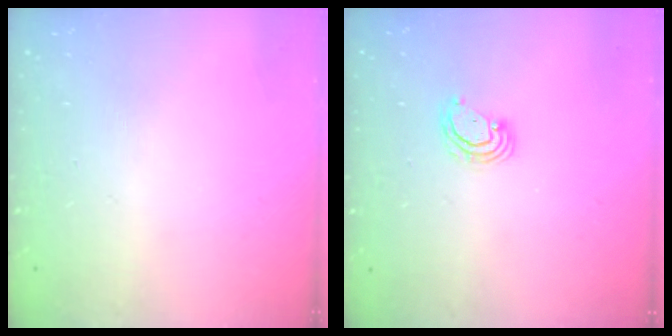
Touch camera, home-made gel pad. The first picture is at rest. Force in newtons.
{"total": 4.1, "press": 4.1, "slide": 0.4}